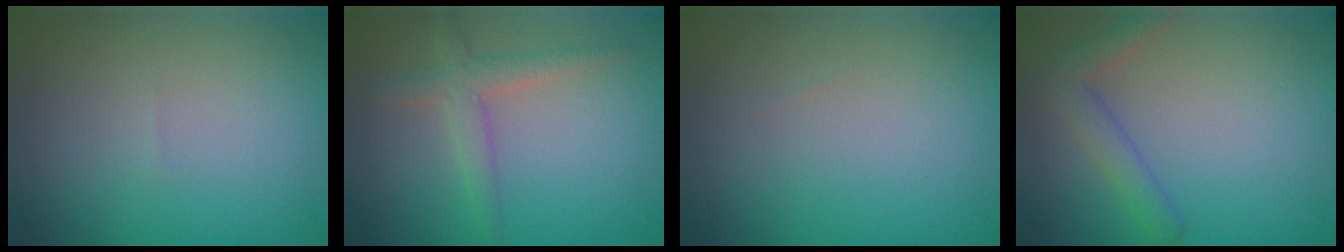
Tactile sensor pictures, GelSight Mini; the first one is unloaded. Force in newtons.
{"total": 2.5, "press": 2.5, "slide": 0.1}
{"total": 0.0}
{"total": 2.6, "press": 2.6, "slide": 0.2}